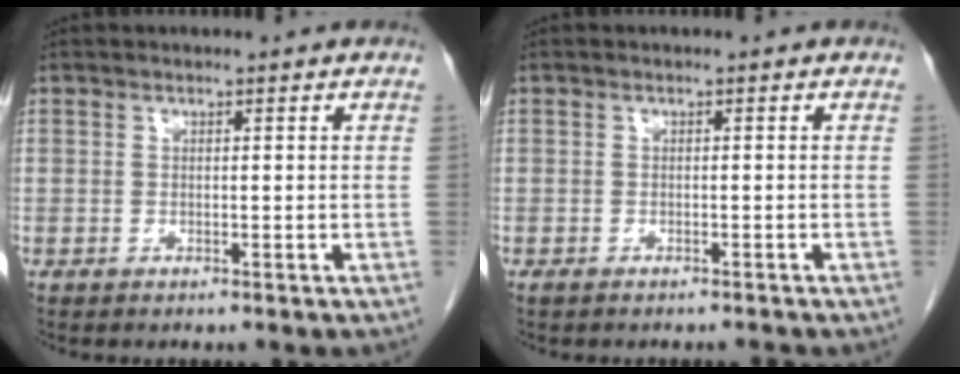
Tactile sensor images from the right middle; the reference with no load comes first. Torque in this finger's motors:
{"motor_torque": [-0.54, 0.01, -0.07, -0.01]}